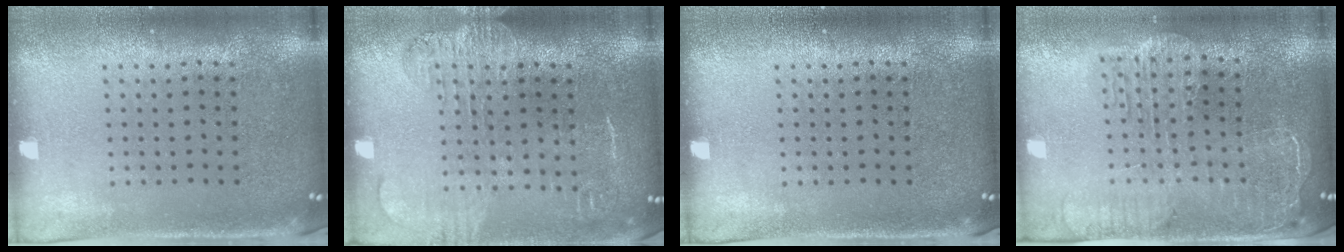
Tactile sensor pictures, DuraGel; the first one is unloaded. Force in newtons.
{"total": 1.8, "press": 1.5, "slide": 1.0}
{"total": 0.0}
{"total": 2.5, "press": 2.2, "slide": 1.2}